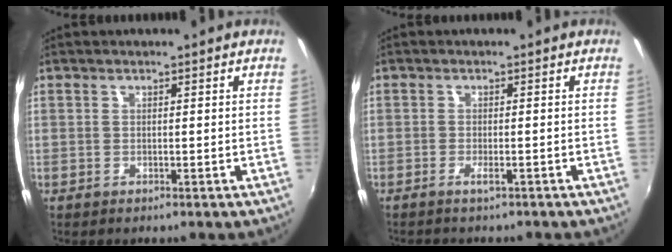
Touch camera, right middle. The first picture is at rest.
{"total": 1.5, "force": [-1.3, 0.1, 0.8], "torque": [-0.018, 0.003, -0.023]}